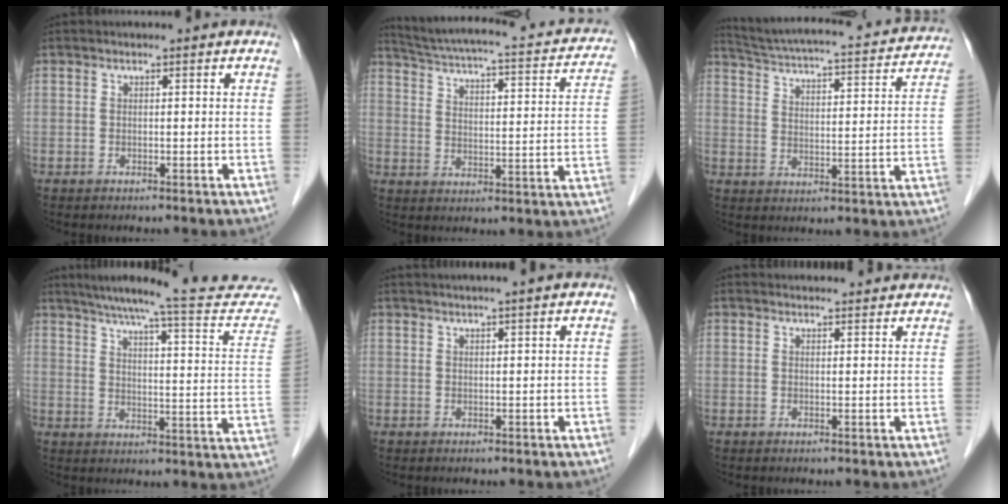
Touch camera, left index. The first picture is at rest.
{"total": 21.5, "force": [18.0, 4.7, 10.7], "torque": [-0.163, 0.005, 0.225]}
{"total": 22.5, "force": [20.6, 3.1, 8.6], "torque": [-0.144, -0.011, 0.269]}
{"total": 24.3, "force": [22.5, 0.6, 9.3], "torque": [-0.132, -0.072, 0.275]}
{"total": 3.9, "force": [3.2, -0.9, 2.0], "torque": [-0.022, 0.019, 0.048]}
{"total": 5.8, "force": [5.6, 0.9, 1.0], "torque": [-0.010, 0.022, 0.061]}